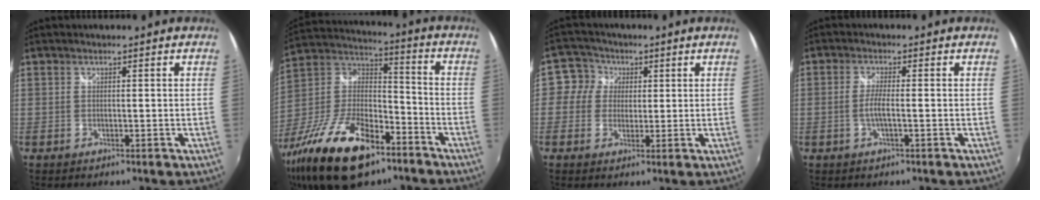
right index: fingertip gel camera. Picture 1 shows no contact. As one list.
[{"total": 25.5, "force": [-14.5, 11.4, 17.6], "torque": [-0.363, -0.029, -0.251]}, {"total": 5.0, "force": [0.8, 4.9, 0.8], "torque": [-0.006, 0.011, 0.000]}, {"total": 2.9, "force": [-0.8, 0.1, 2.8], "torque": [-0.056, -0.002, -0.017]}]